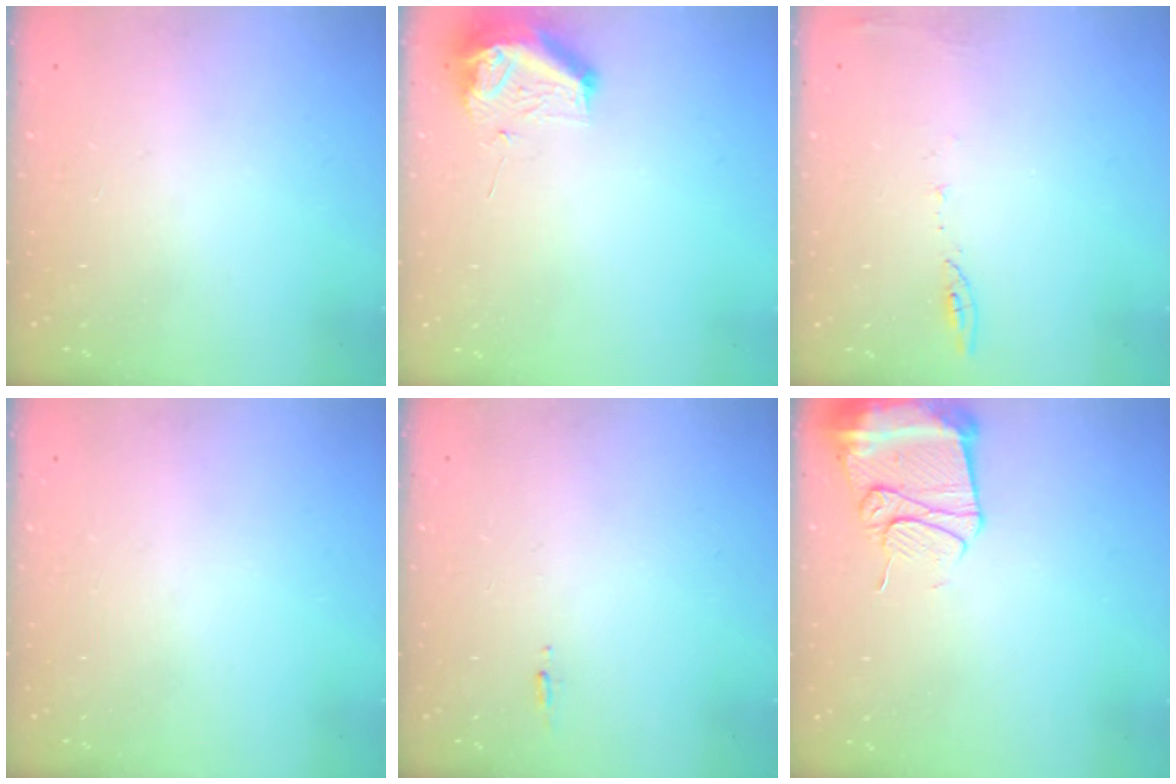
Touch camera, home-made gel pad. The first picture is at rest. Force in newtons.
{"total": 8.7, "press": 8.6, "slide": 1.0}
{"total": 5.8, "press": 5.7, "slide": 0.9}
{"total": 0.0}
{"total": 5.0, "press": 4.7, "slide": 1.8}
{"total": 13.2, "press": 13.2, "slide": 1.4}